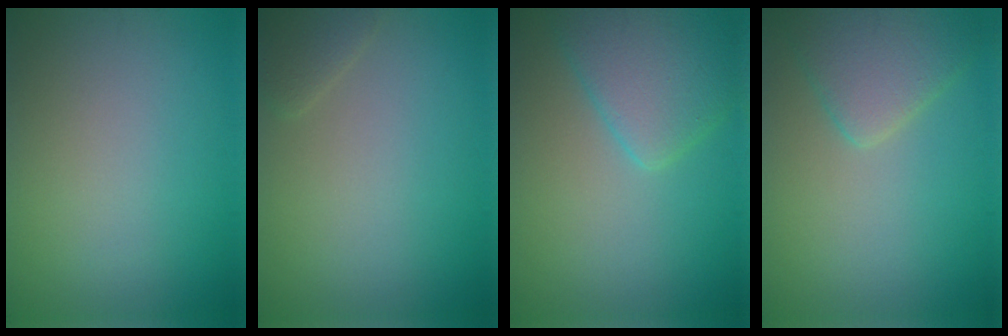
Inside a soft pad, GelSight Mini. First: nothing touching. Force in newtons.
{"total": 1.3, "press": 1.3, "slide": 0.2}
{"total": 5.3, "press": 5.3, "slide": 0.3}
{"total": 3.9, "press": 3.9, "slide": 0.4}